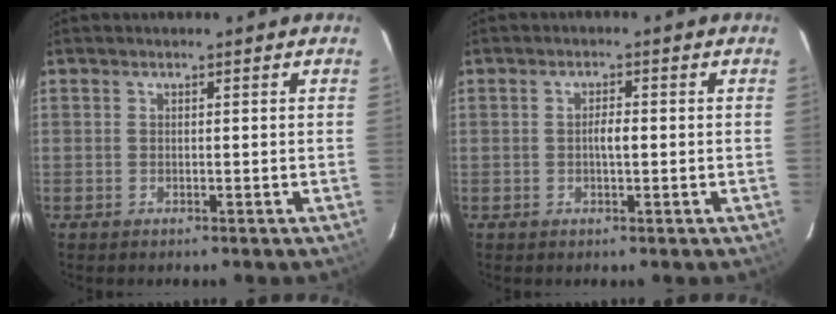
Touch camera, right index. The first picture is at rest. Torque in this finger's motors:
{"motor_torque": [0.23, 0.10, 0.22, 0.06]}